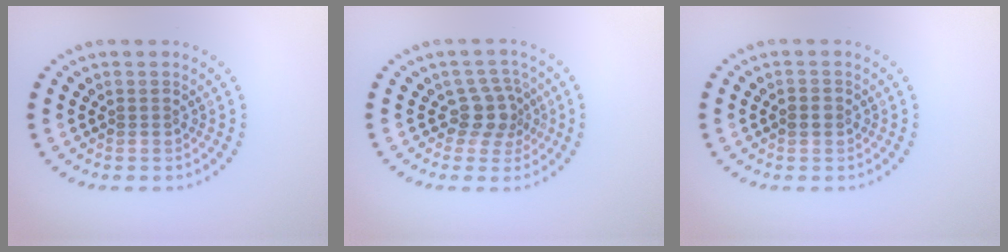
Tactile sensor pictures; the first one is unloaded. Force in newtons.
{"total": 2.9, "press": 2.3, "slide": 1.8}
{"total": 1.2, "press": 1.1, "slide": 0.2}